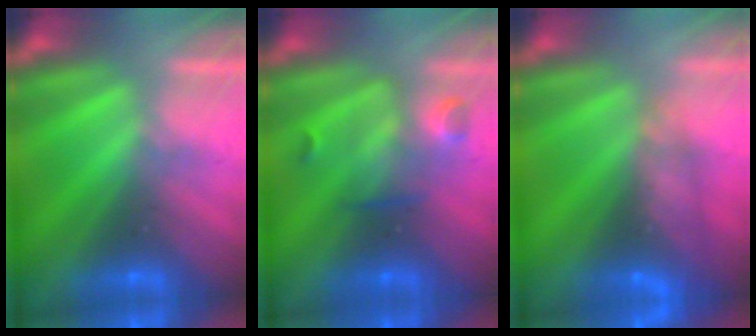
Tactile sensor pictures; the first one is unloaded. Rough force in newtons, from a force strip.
{"total": 2.8}
{"total": 7.7}